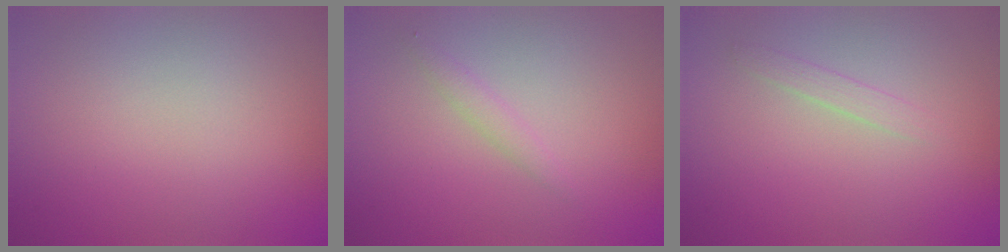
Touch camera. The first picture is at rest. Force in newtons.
{"total": 1.0, "press": 1.0, "slide": 0.1}
{"total": 1.0, "press": 1.0, "slide": 0.1}